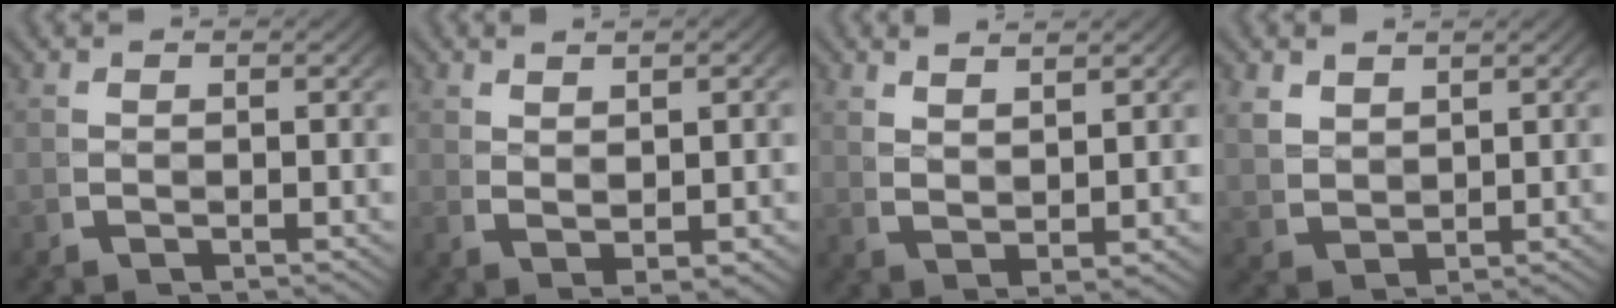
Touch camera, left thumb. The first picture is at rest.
{"total": 2.7, "force": [1.2, 1.0, 2.2], "torque": [-0.028, 0.001, 0.025]}
{"total": 3.2, "force": [2.2, 1.1, 2.0], "torque": [-0.033, -0.002, 0.047]}
{"total": 2.7, "force": [1.4, 2.0, 1.3], "torque": [-0.027, -0.008, 0.038]}